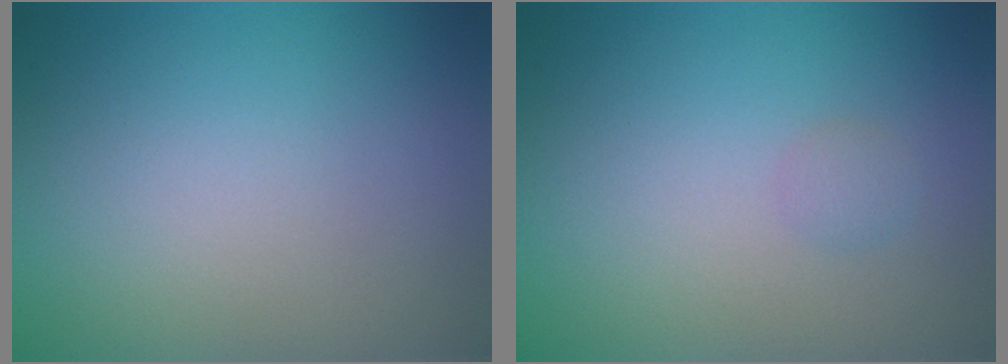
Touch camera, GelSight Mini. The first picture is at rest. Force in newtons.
{"total": 0.8, "press": 0.8, "slide": 0.1}